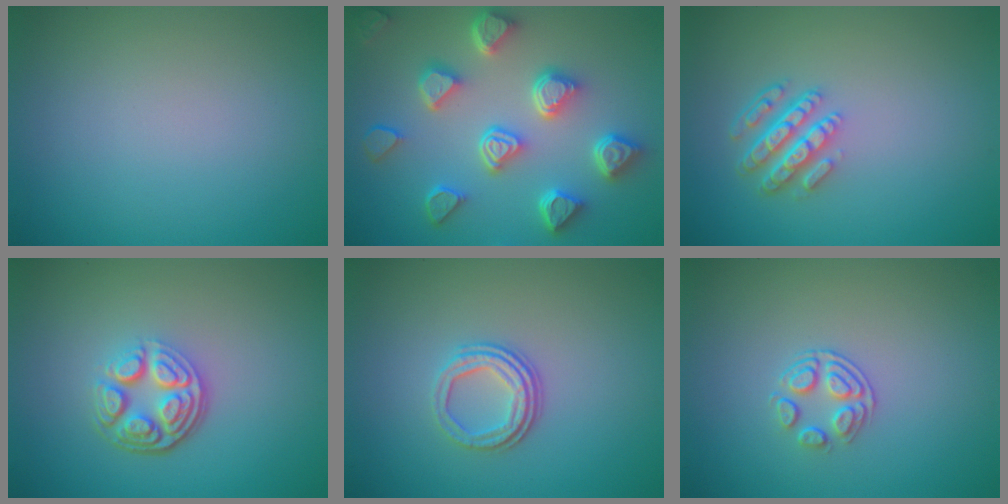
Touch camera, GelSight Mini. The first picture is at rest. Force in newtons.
{"total": 6.9, "press": 5.6, "slide": 4.0}
{"total": 4.5, "press": 3.4, "slide": 3.0}
{"total": 4.7, "press": 3.3, "slide": 3.3}
{"total": 3.1, "press": 2.3, "slide": 2.0}
{"total": 2.1, "press": 1.4, "slide": 1.5}